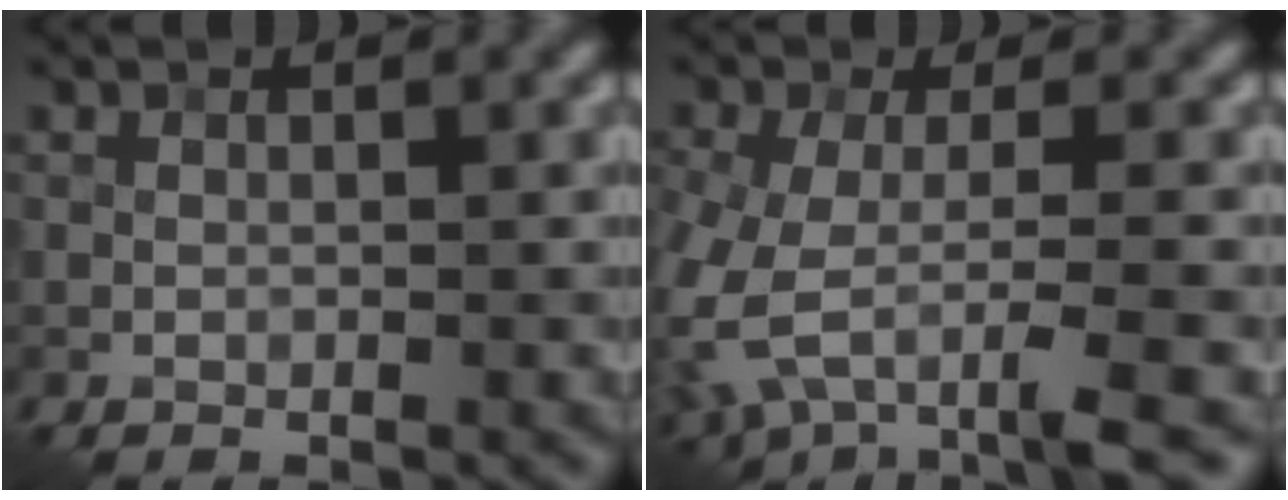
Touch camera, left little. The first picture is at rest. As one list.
[{"total": 6.2, "force": [-2.4, 2.6, 5.1], "torque": [-0.118, -0.018, -0.056]}]